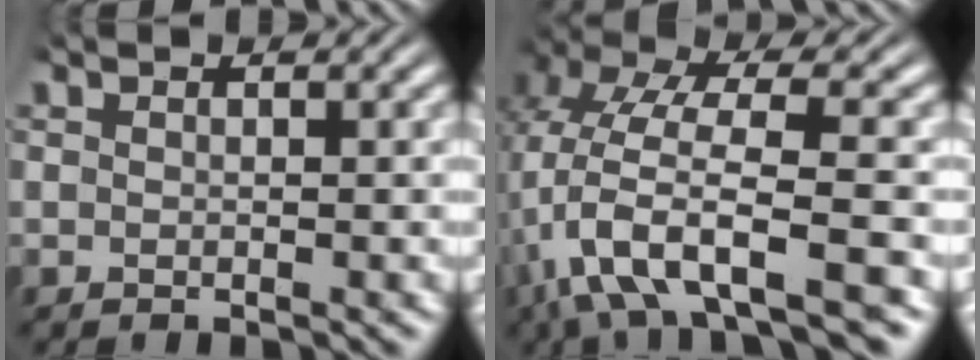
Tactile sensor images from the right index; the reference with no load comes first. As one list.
[{"total": 7.8, "force": [-1.4, 4.0, 6.5], "torque": [-0.157, -0.021, -0.017]}]